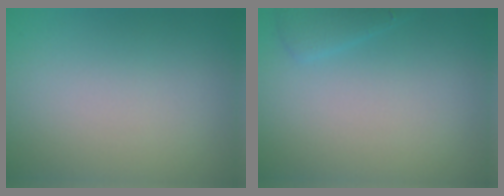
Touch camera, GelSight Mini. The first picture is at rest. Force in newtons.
{"total": 1.4, "press": 1.4, "slide": 0.1}